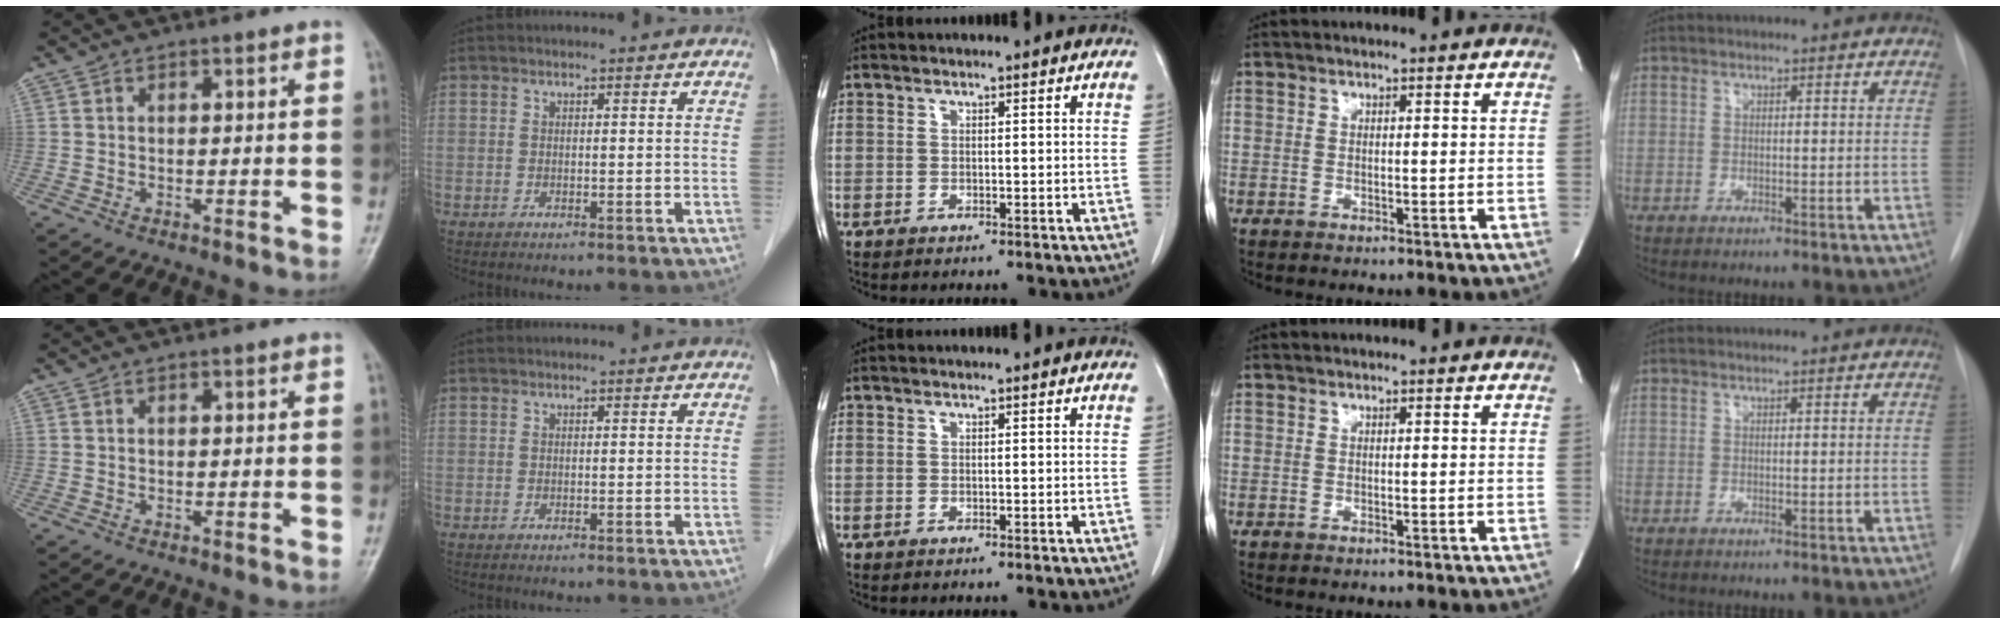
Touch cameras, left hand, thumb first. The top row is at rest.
{}